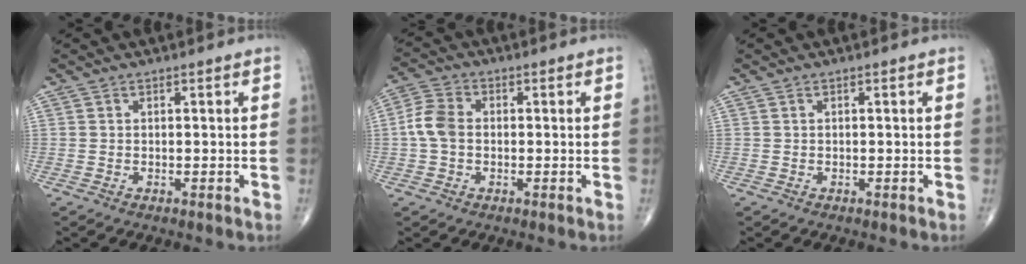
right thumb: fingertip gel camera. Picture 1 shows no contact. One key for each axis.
{"total": 5.7, "fx": -0.3, "fy": 4.1, "fz": 4.0, "tx": -0.085, "ty": 0.017, "tz": -0.014}
{"total": 0.0}